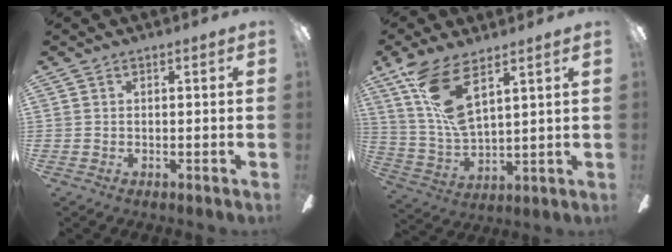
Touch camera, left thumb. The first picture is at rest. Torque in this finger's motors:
{"motor_torque": [1.60, 1.26, 1.65, -1.12, 0.35]}